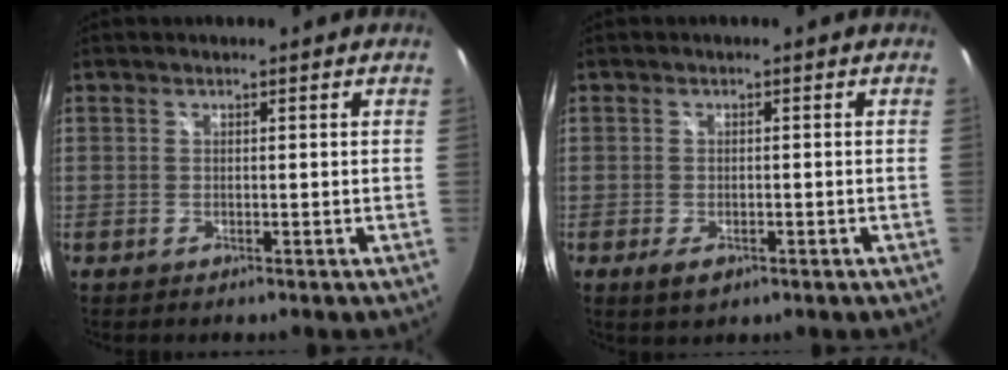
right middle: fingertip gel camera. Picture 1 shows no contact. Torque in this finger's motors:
{"motor_torque": [0.60, -0.61, 0.04, 0.05]}